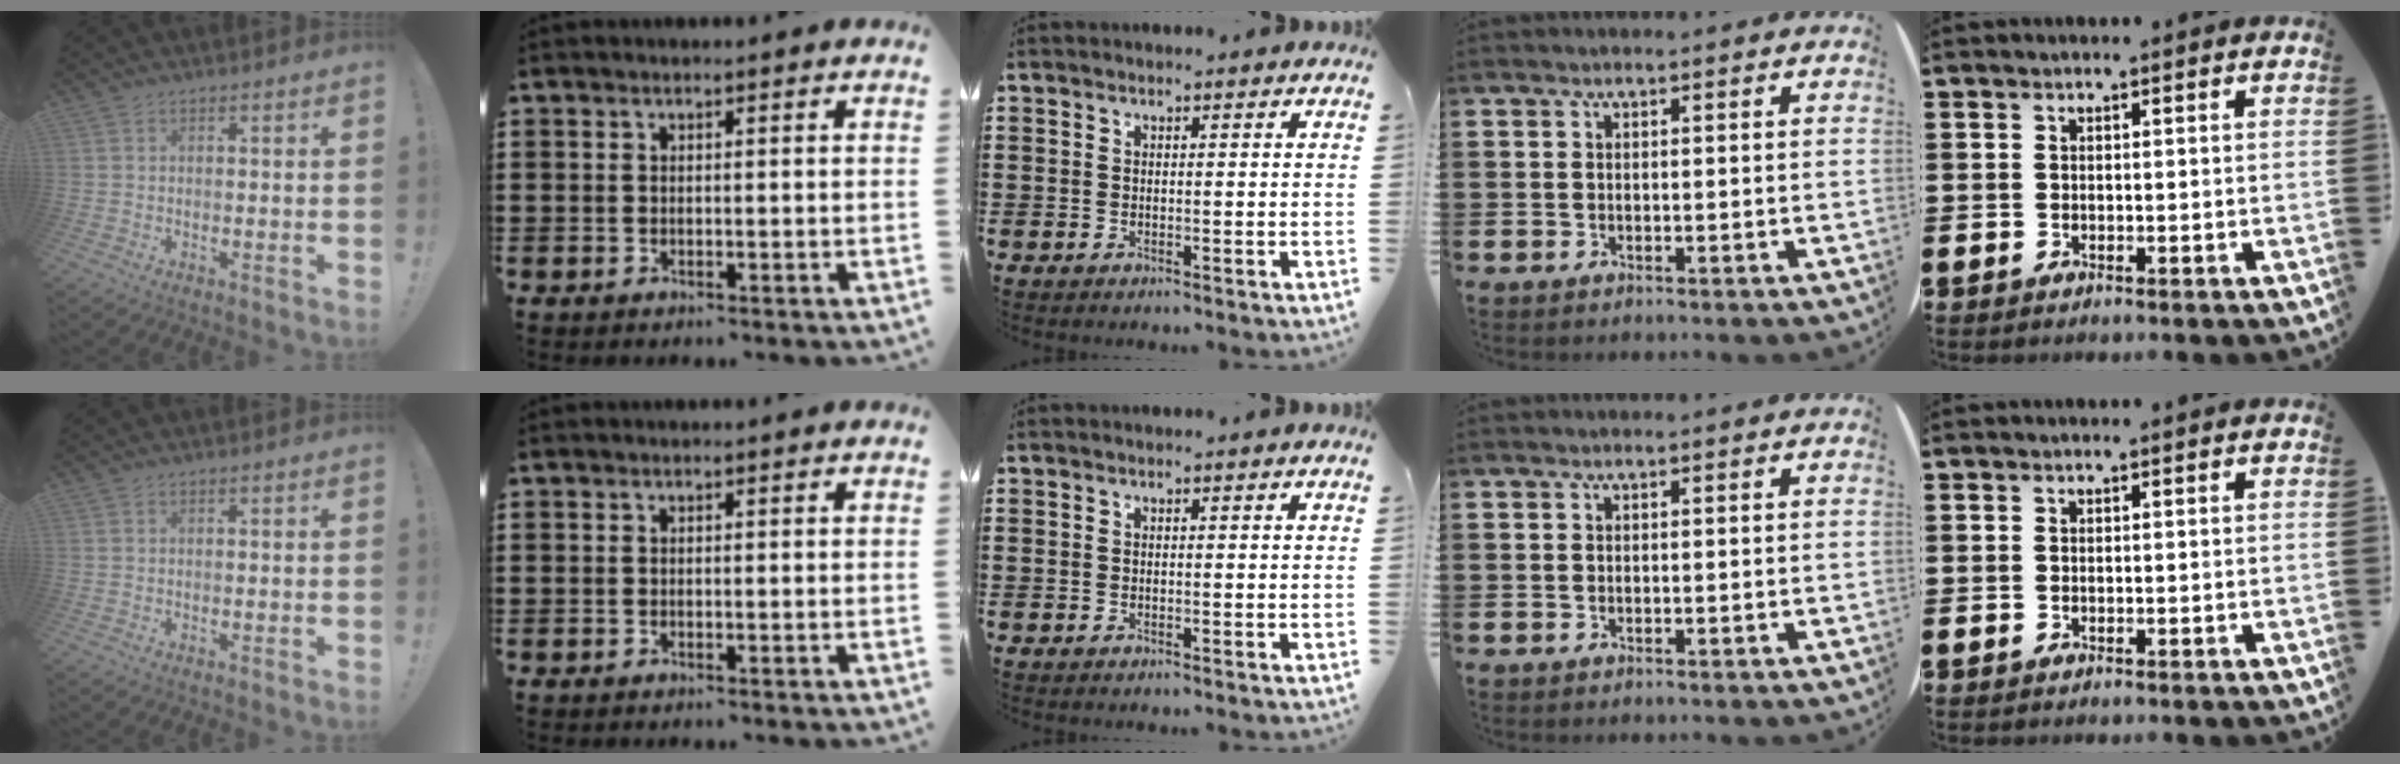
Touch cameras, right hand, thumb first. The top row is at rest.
{}